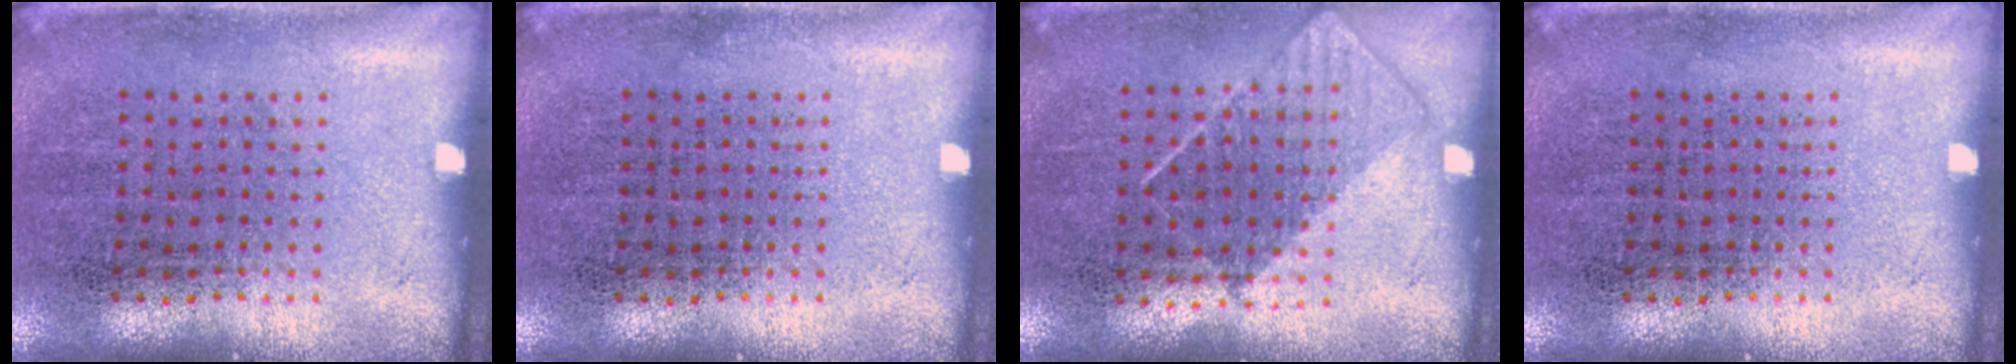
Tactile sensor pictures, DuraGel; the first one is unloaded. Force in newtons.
{"total": 0.0}
{"total": 0.8, "press": 0.7, "slide": 0.4}
{"total": 0.0}